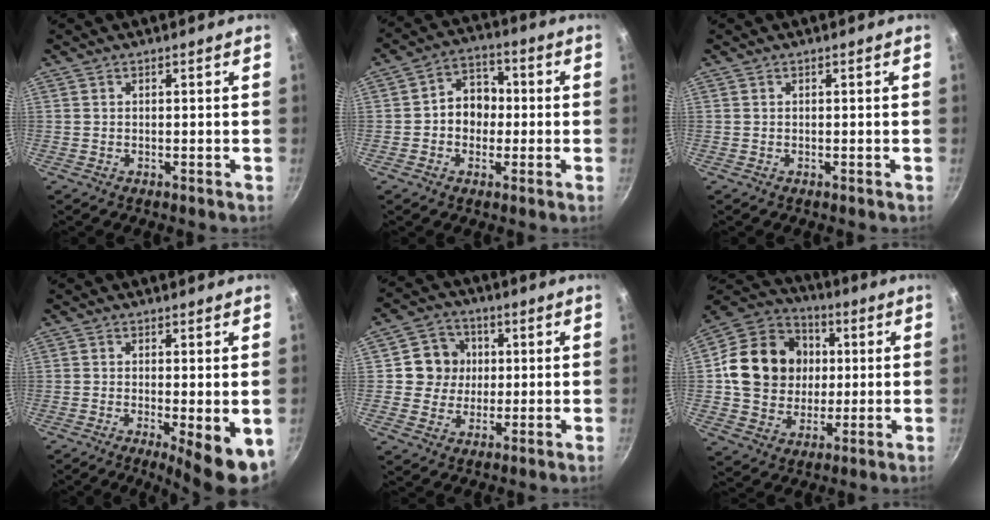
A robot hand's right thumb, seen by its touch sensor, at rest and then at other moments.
{"total": 8.2, "force": [-0.5, 6.7, 4.6], "torque": [-0.023, 0.023, -0.018]}
{"total": 0.0}
{"total": 8.8, "force": [-2.3, 2.2, 8.2], "torque": [-0.103, -0.010, -0.023]}
{"total": 8.1, "force": [1.1, 7.7, 2.4], "torque": [0.000, 0.008, 0.008]}
{"total": 18.8, "force": [1.8, 16.2, 9.4], "torque": [-0.140, 0.021, 0.029]}